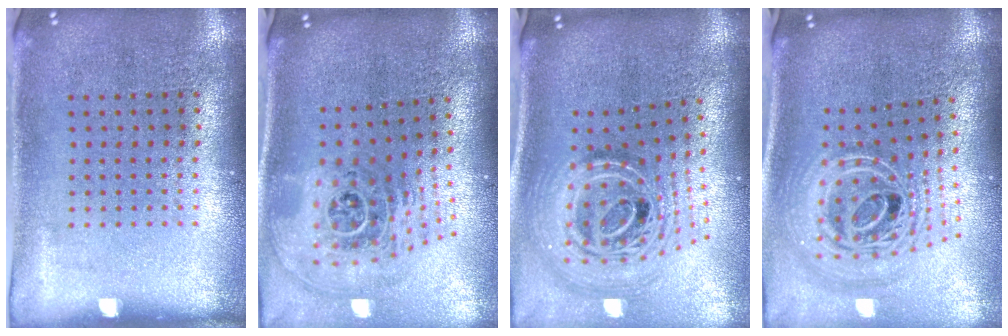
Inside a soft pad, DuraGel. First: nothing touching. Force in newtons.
{"total": 2.6, "press": 1.8, "slide": 1.9}
{"total": 3.0, "press": 2.0, "slide": 2.3}
{"total": 2.8, "press": 1.9, "slide": 2.0}